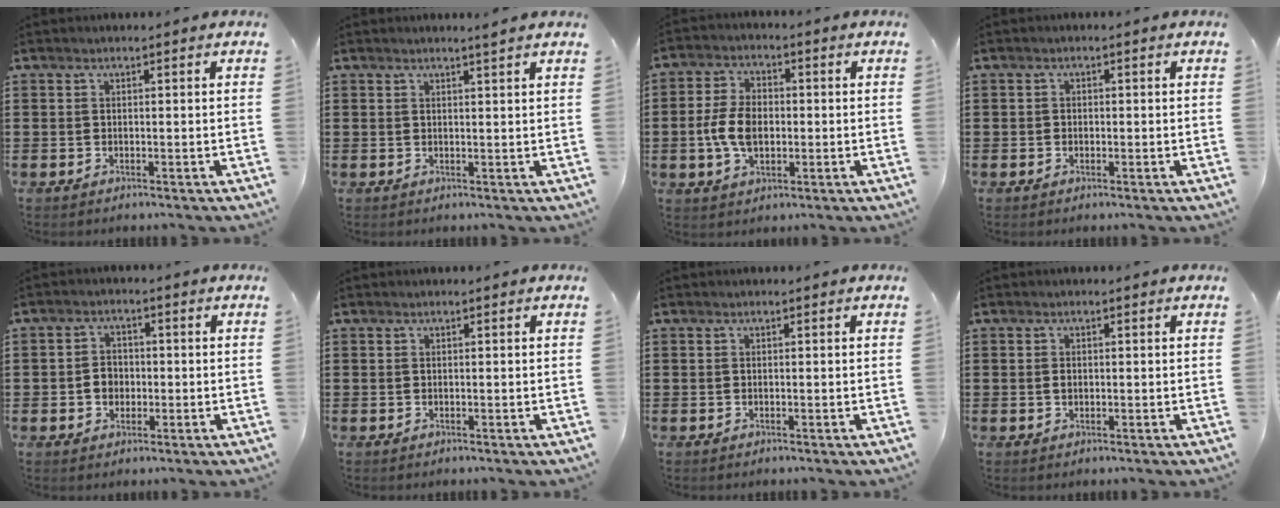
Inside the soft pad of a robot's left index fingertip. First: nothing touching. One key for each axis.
{"total": 1.4, "fx": 1.2, "fy": -0.4, "fz": 0.5, "tx": -0.011, "ty": -0.004, "tz": 0.022}
{"total": 6.9, "fx": -0.9, "fy": 4.4, "fz": 5.2, "tx": -0.125, "ty": 0.005, "tz": -0.022}
{"total": 0.8, "fx": -0.2, "fy": 0.8, "fz": 0.1, "tx": -0.006, "ty": 0.005, "tz": -0.005}
{"total": 3.1, "fx": -0.5, "fy": 2.6, "fz": 1.5, "tx": -0.037, "ty": 0.007, "tz": -0.013}
{"total": 0.0}
{"total": 0.0}
{"total": 1.0, "fx": 0.0, "fy": 0.7, "fz": 0.7, "tx": -0.017, "ty": 0.005, "tz": 0.000}